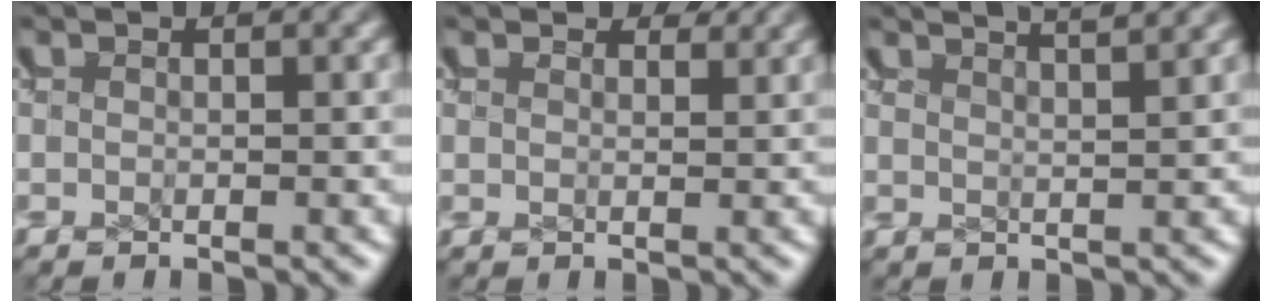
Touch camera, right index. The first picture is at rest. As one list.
[{"total": 1.4, "force": [1.4, -0.2, 0.0], "torque": [-0.001, -0.003, 0.025]}, {"total": 3.4, "force": [3.2, -0.4, 1.1], "torque": [-0.010, 0.006, 0.055]}]